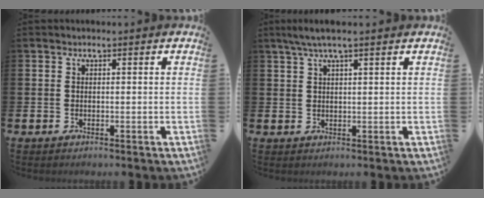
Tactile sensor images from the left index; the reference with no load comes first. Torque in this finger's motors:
{"motor_torque": [0.64, -0.47, 0.28, 0.11]}